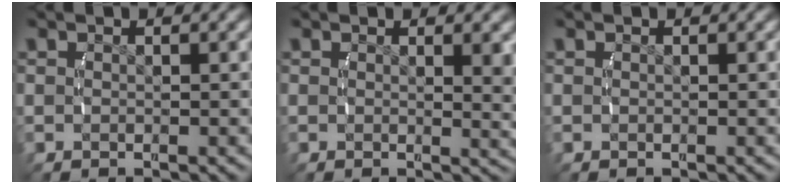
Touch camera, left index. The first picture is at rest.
{"total": 2.0, "force": [0.8, 0.2, 1.8], "torque": [-0.023, -0.012, 0.014]}
{"total": 0.0}